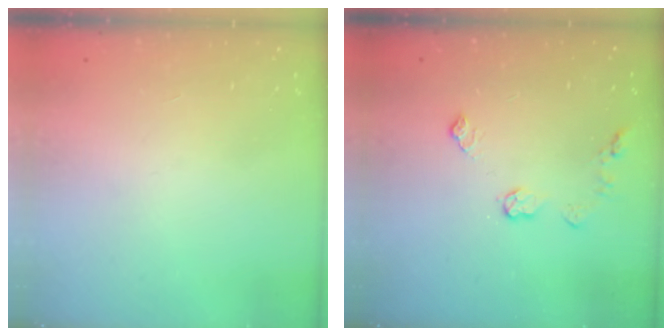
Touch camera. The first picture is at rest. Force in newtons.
{"total": 6.6, "press": 6.6, "slide": 0.6}